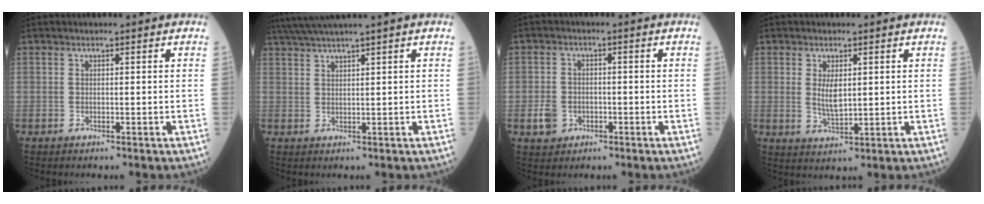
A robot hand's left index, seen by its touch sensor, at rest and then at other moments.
{"total": 5.5, "force": [4.5, -1.6, 2.9], "torque": [-0.055, 0.017, 0.086]}
{"total": 3.7, "force": [-1.5, 3.1, 1.4], "torque": [-0.032, 0.003, -0.020]}
{"total": 3.6, "force": [0.7, 1.2, 3.2], "torque": [-0.065, -0.008, 0.019]}